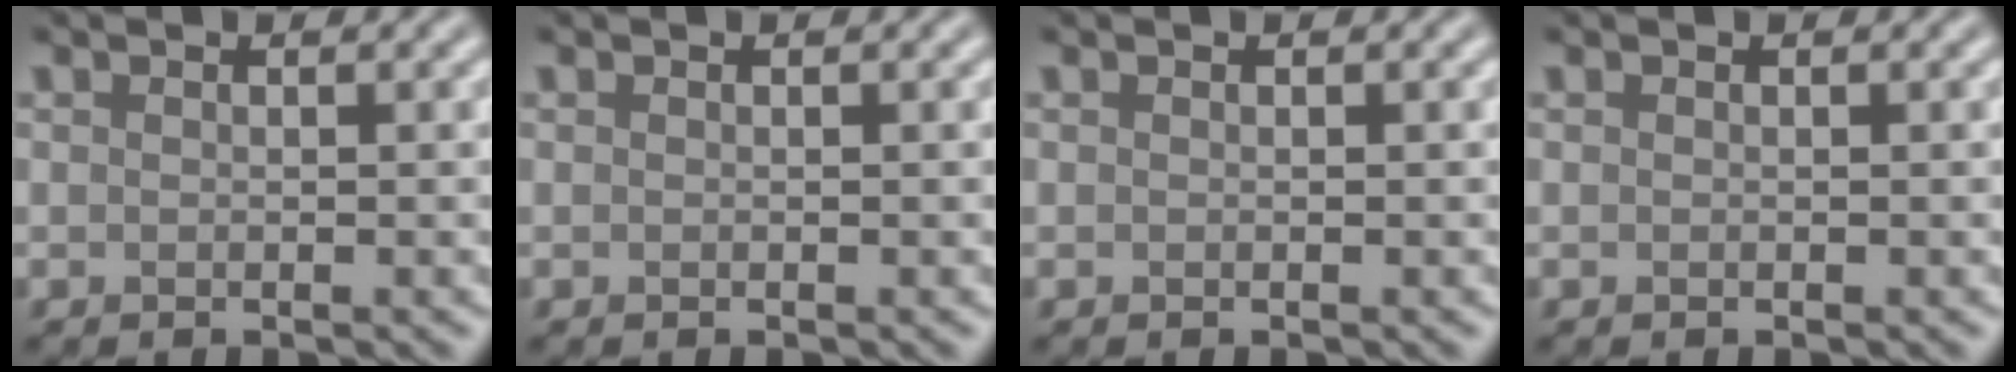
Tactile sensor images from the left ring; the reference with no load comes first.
{"total": 0.0}
{"total": 0.0}
{"total": 0.0}